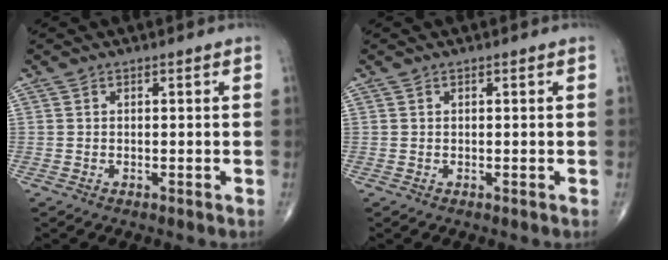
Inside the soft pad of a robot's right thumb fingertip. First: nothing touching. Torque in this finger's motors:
{"motor_torque": [0.00, 0.00, 0.00, 0.00, 0.00]}